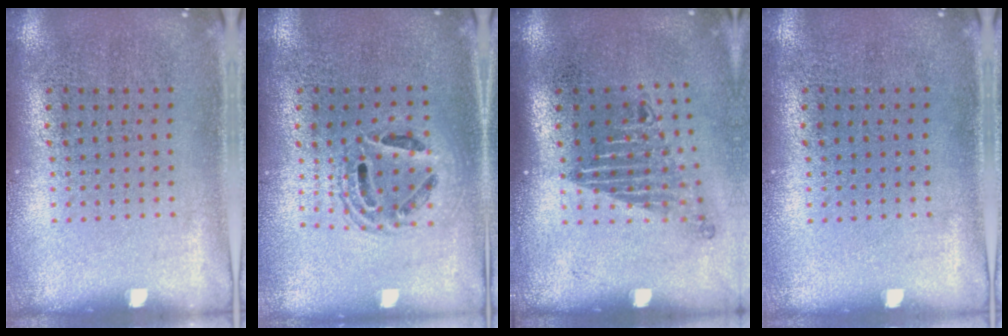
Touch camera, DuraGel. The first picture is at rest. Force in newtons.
{"total": 1.4, "press": 1.3, "slide": 0.7}
{"total": 1.7, "press": 1.2, "slide": 1.2}
{"total": 0.0}